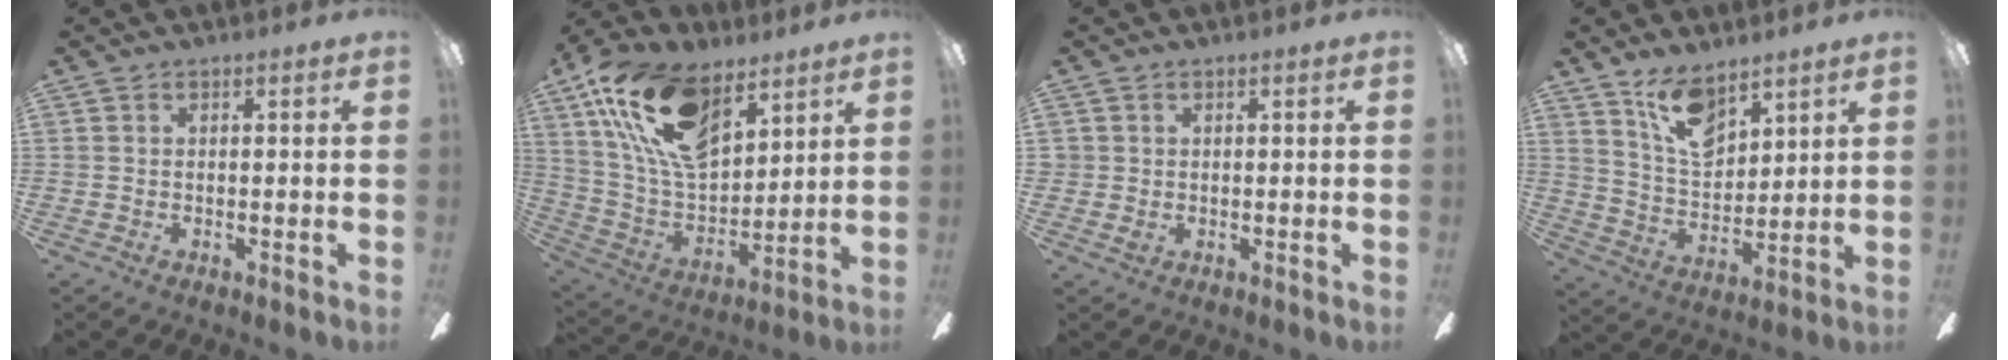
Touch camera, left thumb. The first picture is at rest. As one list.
[{"total": 21.0, "force": [11.9, 11.2, 13.2], "torque": [-0.273, -0.050, 0.216]}, {"total": 1.5, "force": [0.2, 1.4, 0.5], "torque": [-0.002, 0.001, 0.001]}, {"total": 11.3, "force": [8.0, 5.7, 5.7], "torque": [-0.102, -0.037, 0.149]}]